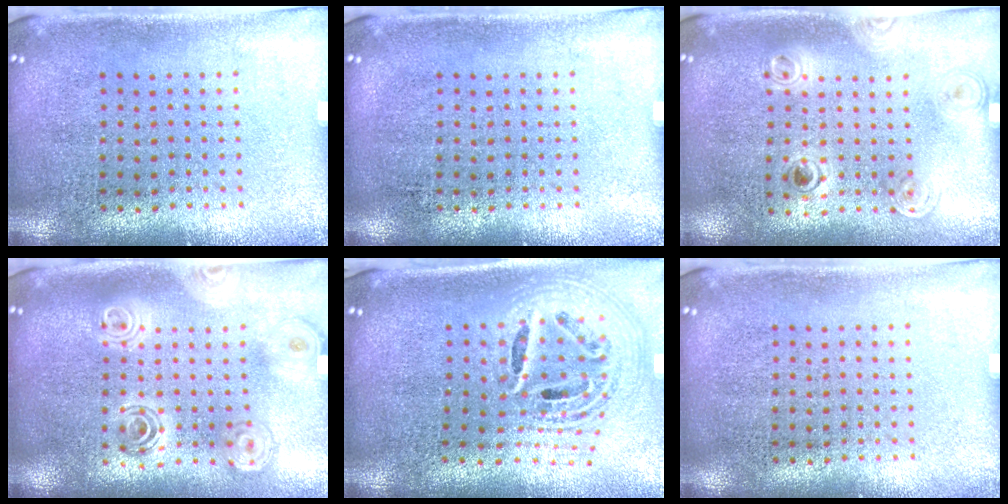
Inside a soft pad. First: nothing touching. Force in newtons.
{"total": 0.0}
{"total": 1.1, "press": 0.9, "slide": 0.6}
{"total": 2.0, "press": 1.7, "slide": 1.1}
{"total": 2.5, "press": 1.8, "slide": 1.7}
{"total": 0.0}